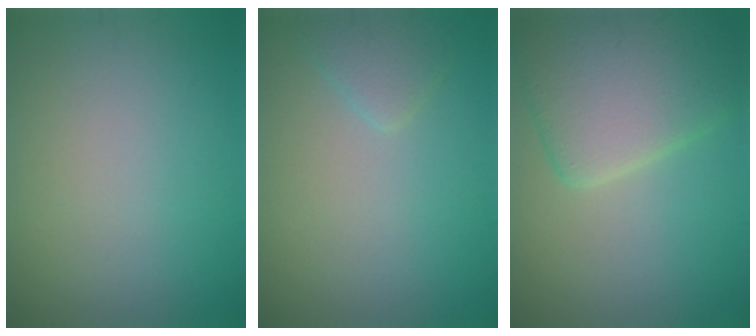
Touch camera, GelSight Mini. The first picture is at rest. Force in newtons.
{"total": 1.5, "press": 1.5, "slide": 0.0}
{"total": 6.9, "press": 6.9, "slide": 0.4}